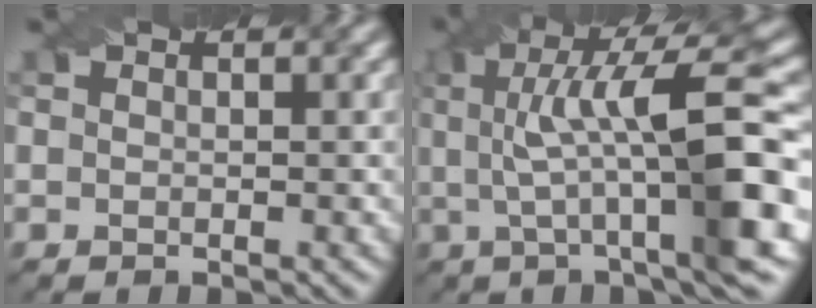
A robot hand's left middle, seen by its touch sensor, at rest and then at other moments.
{"total": 12.0, "force": [1.0, 2.5, 11.7], "torque": [-0.174, 0.015, 0.016]}